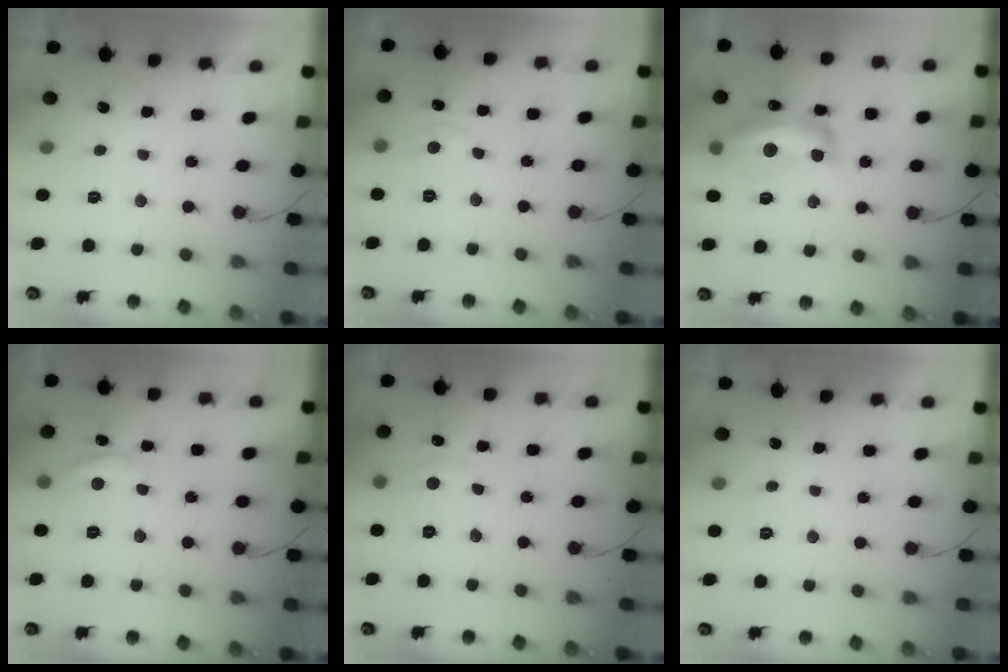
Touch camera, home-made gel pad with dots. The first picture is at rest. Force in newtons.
{"total": 3.9, "press": 3.9, "slide": 0.5}
{"total": 14.3, "press": 14.3, "slide": 1.3}
{"total": 10.3, "press": 10.3, "slide": 0.6}
{"total": 6.3, "press": 6.3, "slide": 0.9}
{"total": 0.0}